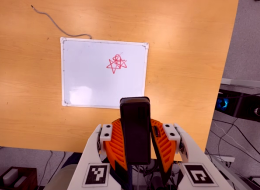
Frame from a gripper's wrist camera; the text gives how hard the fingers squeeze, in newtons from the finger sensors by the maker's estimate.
{"total": 9.8, "left": 8.3, "right": 11.2}